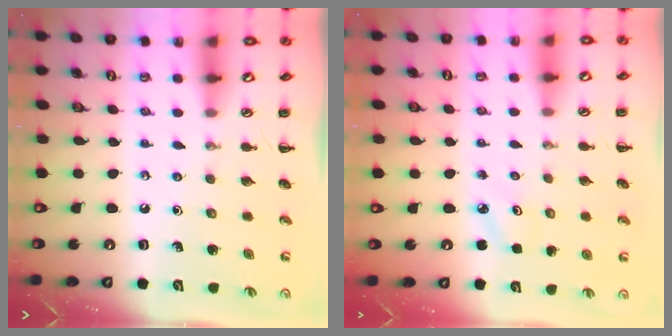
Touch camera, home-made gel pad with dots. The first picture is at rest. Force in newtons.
{"total": 2.3, "press": 2.2, "slide": 0.6}